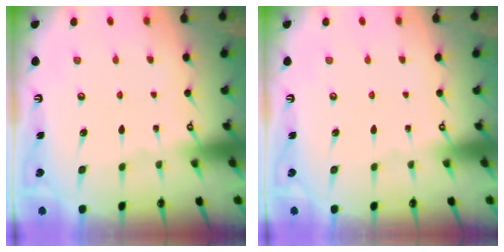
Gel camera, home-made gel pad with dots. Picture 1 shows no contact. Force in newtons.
{"total": 0.0}